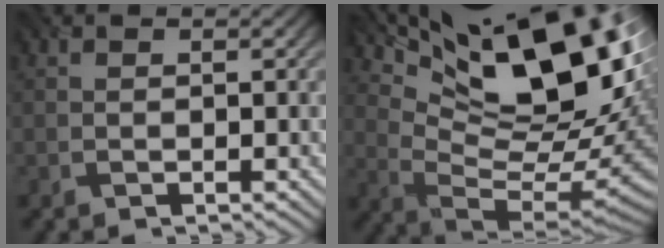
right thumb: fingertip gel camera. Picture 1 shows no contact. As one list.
[{"total": 19.7, "force": [9.2, 8.3, 15.2], "torque": [-0.246, 0.018, 0.163]}]